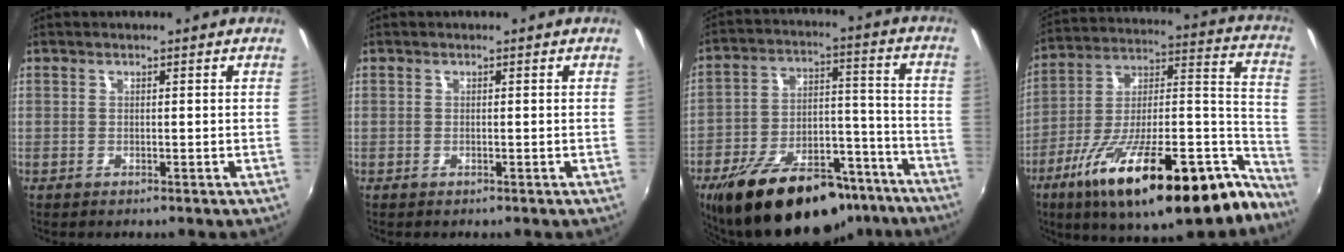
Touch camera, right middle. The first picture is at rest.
{"total": 0.0}
{"total": 25.4, "force": [-18.4, 11.1, 13.5], "torque": [-0.240, 0.013, -0.258]}
{"total": 30.9, "force": [-20.6, 8.8, 21.3], "torque": [-0.305, -0.018, -0.318]}